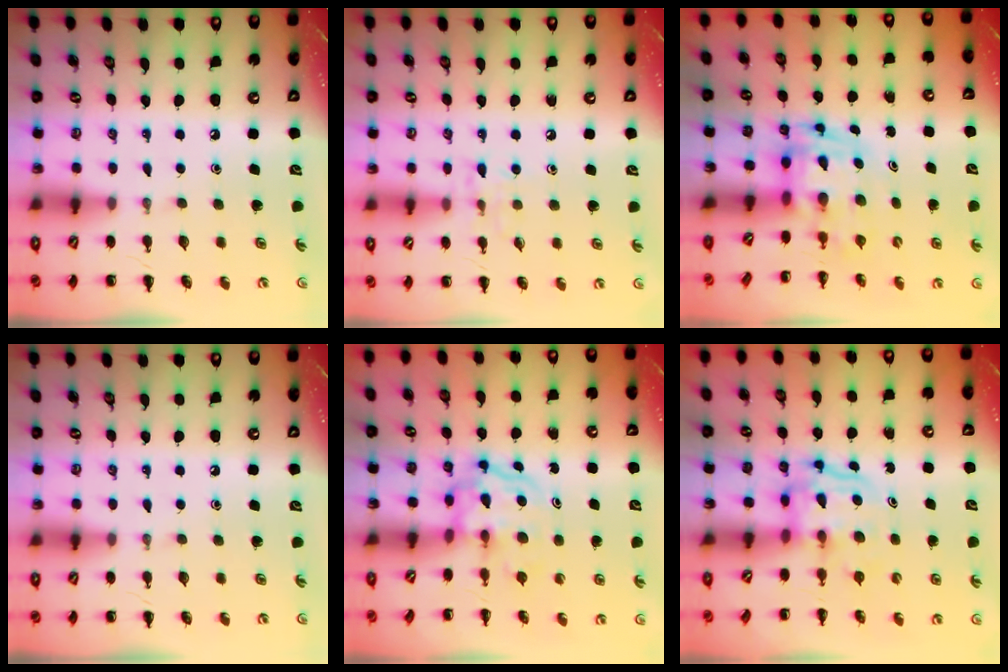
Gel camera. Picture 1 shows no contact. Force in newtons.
{"total": 6.2, "press": 6.1, "slide": 1.3}
{"total": 3.4, "press": 3.3, "slide": 0.6}
{"total": 0.0}
{"total": 3.8, "press": 3.8, "slide": 0.5}
{"total": 3.6, "press": 3.6, "slide": 0.3}